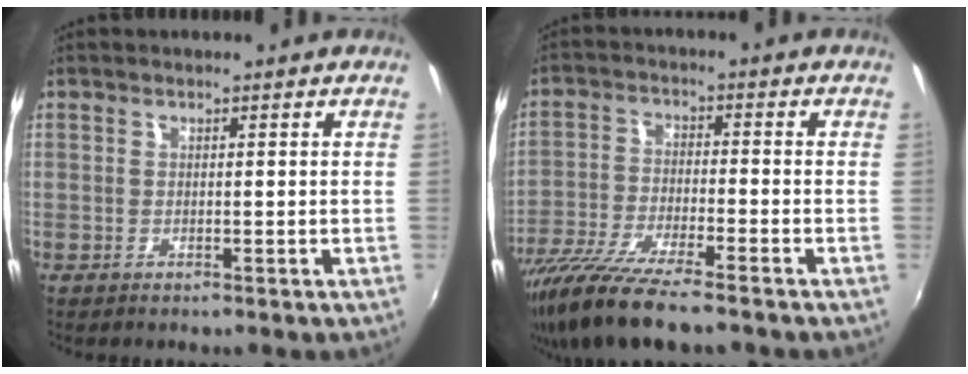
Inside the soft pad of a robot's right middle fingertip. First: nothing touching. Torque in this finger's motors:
{"motor_torque": [1.08, -1.05, 0.25, 0.14]}